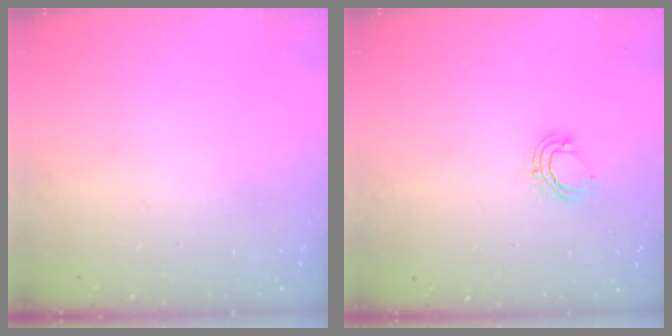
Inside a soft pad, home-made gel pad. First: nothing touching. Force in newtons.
{"total": 5.0, "press": 4.9, "slide": 1.0}